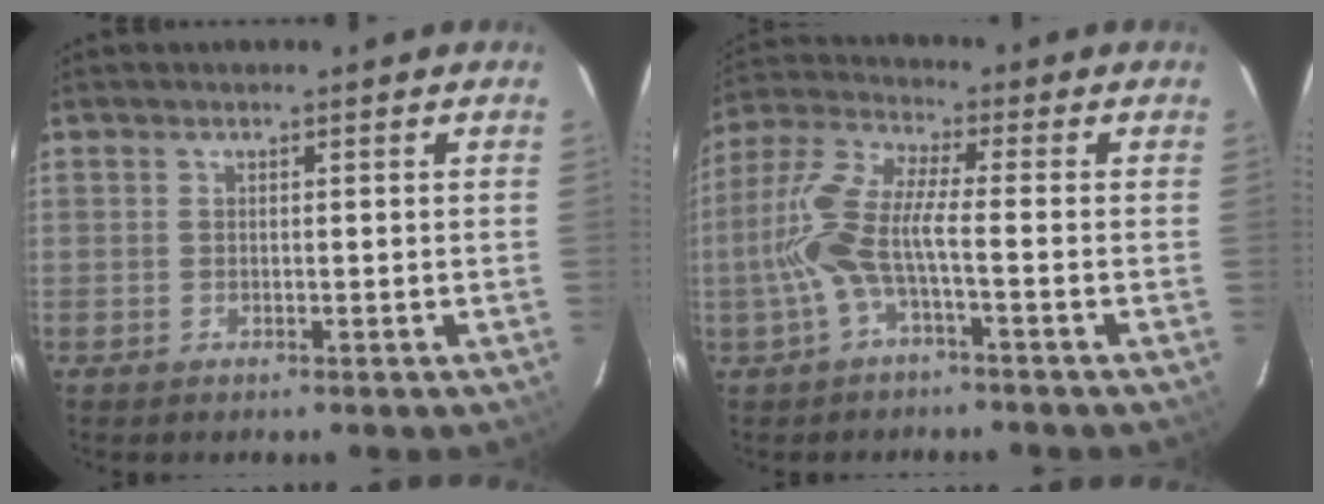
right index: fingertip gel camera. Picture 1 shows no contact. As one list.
[{"total": 9.1, "force": [-2.6, 1.7, 8.6], "torque": [-0.201, 0.008, -0.052]}]